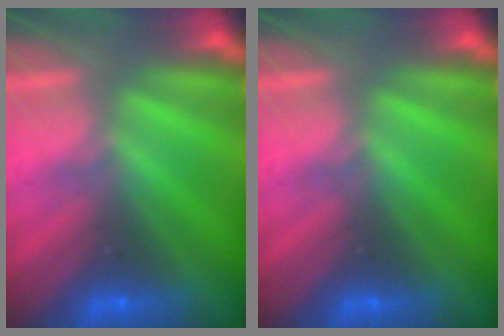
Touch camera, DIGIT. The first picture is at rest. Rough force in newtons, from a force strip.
{"total": 0.0}